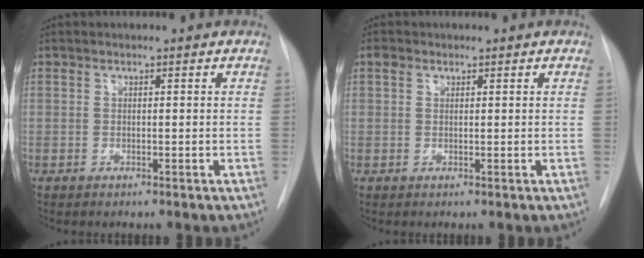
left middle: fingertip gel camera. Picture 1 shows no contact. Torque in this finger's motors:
{"motor_torque": [-0.11, -0.38, 0.01, 0.01]}